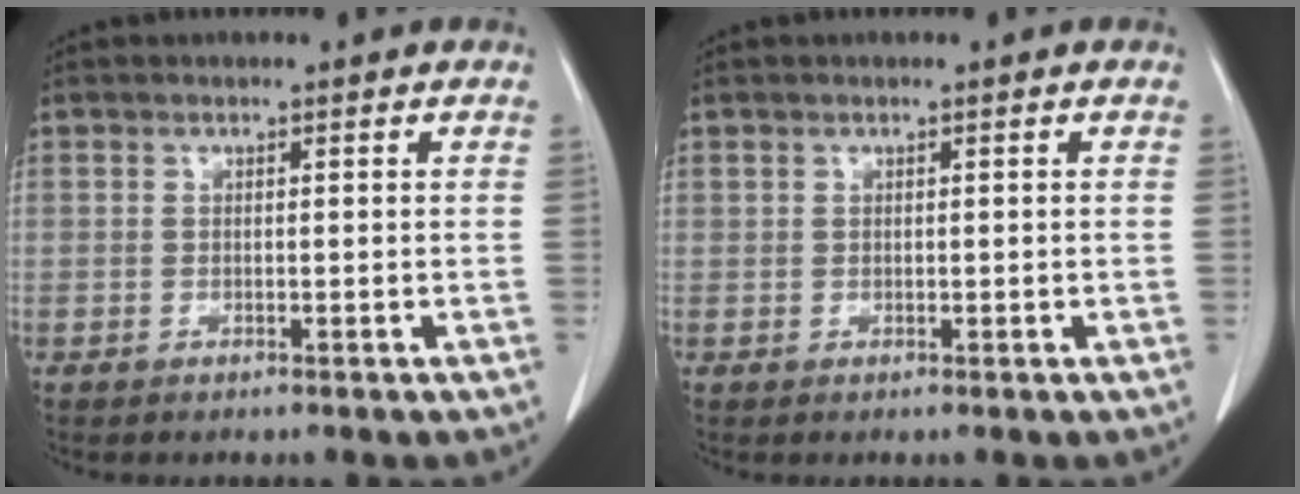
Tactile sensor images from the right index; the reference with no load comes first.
{"total": 0.5, "force": [0.3, 0.4, 0.2], "torque": [-0.001, 0.000, 0.006]}